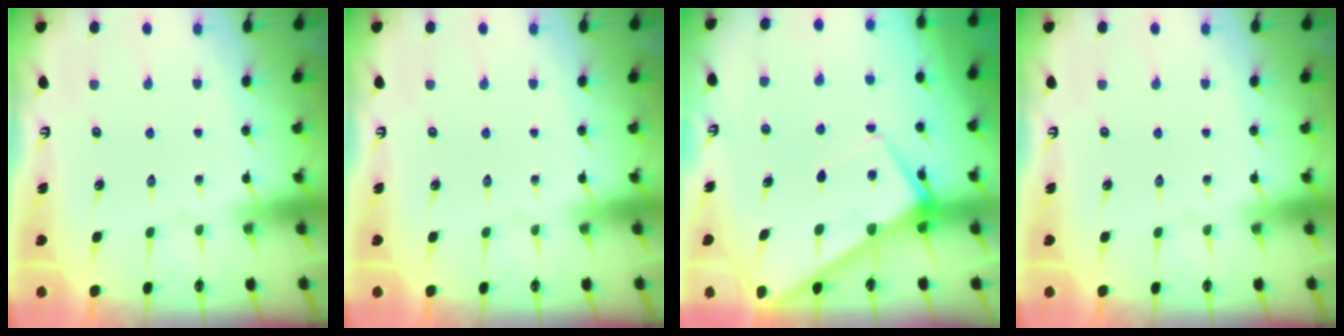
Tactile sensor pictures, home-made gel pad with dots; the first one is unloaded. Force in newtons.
{"total": 0.0}
{"total": 6.4, "press": 6.4, "slide": 0.6}
{"total": 0.0}